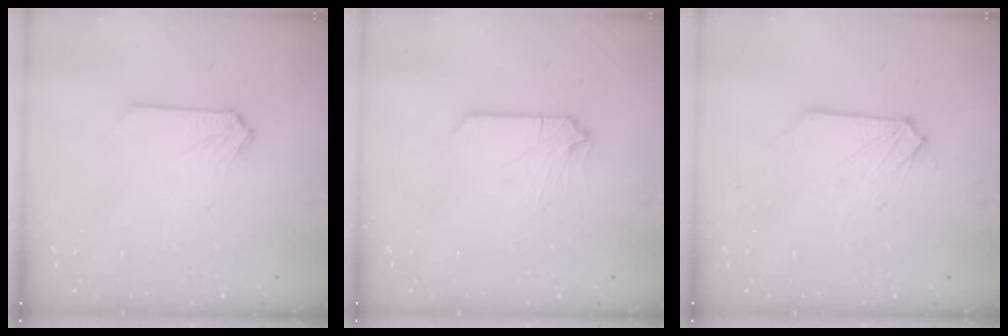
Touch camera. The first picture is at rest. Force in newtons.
{"total": 0.0}
{"total": 1.0, "press": 1.0, "slide": 0.1}